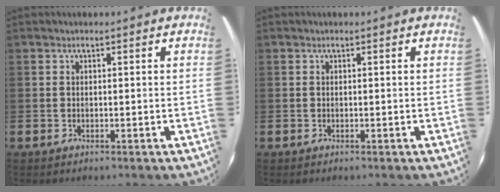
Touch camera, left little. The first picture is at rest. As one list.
[{"total": 0.0}]